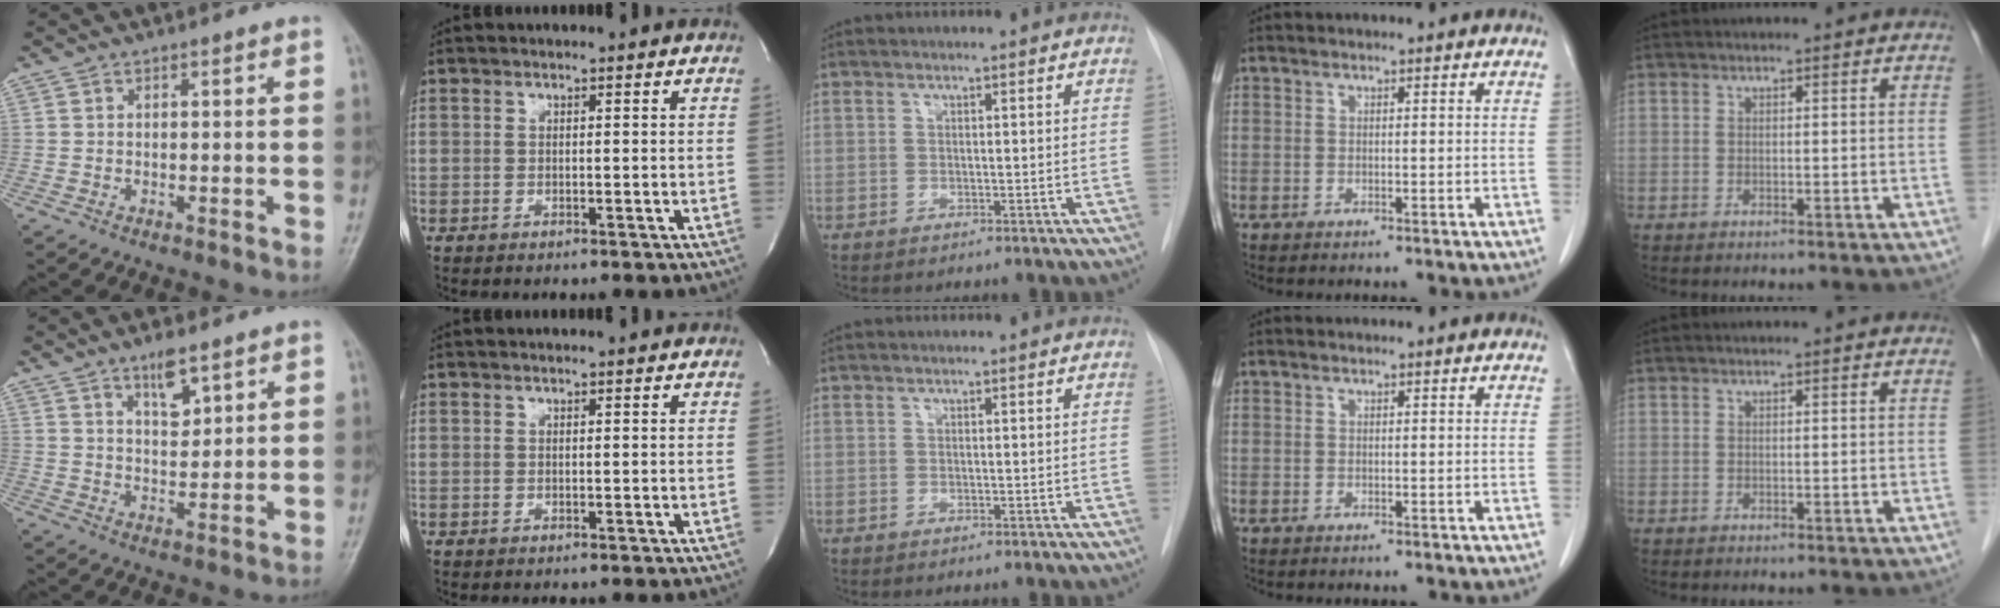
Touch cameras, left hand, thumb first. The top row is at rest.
{"thumb": {"total": 5.8, "force": [3.6, 2.2, 3.9], "torque": [-0.052, -0.027, 0.063]}, "index": {"total": 1.7, "force": [1.6, 0.1, 0.6], "torque": [-0.011, 0.014, 0.020]}}